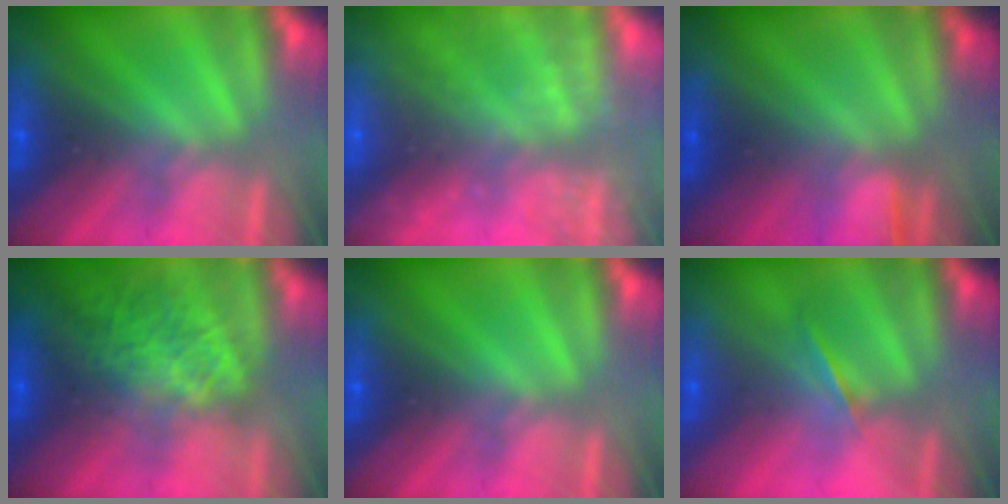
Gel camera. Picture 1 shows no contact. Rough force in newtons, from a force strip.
{"total": 9.1}
{"total": 1.3}
{"total": 7.8}
{"total": 0.0}
{"total": 1.3}